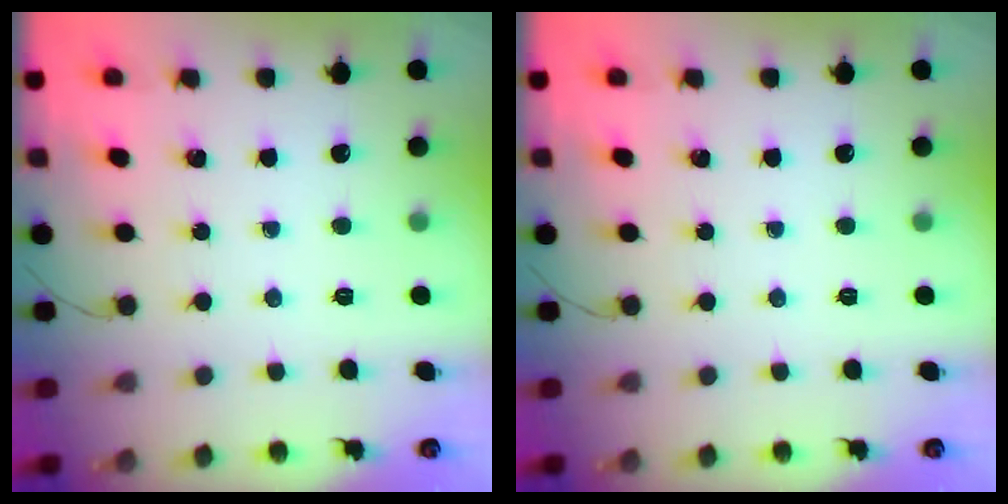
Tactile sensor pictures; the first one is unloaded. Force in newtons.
{"total": 0.0}